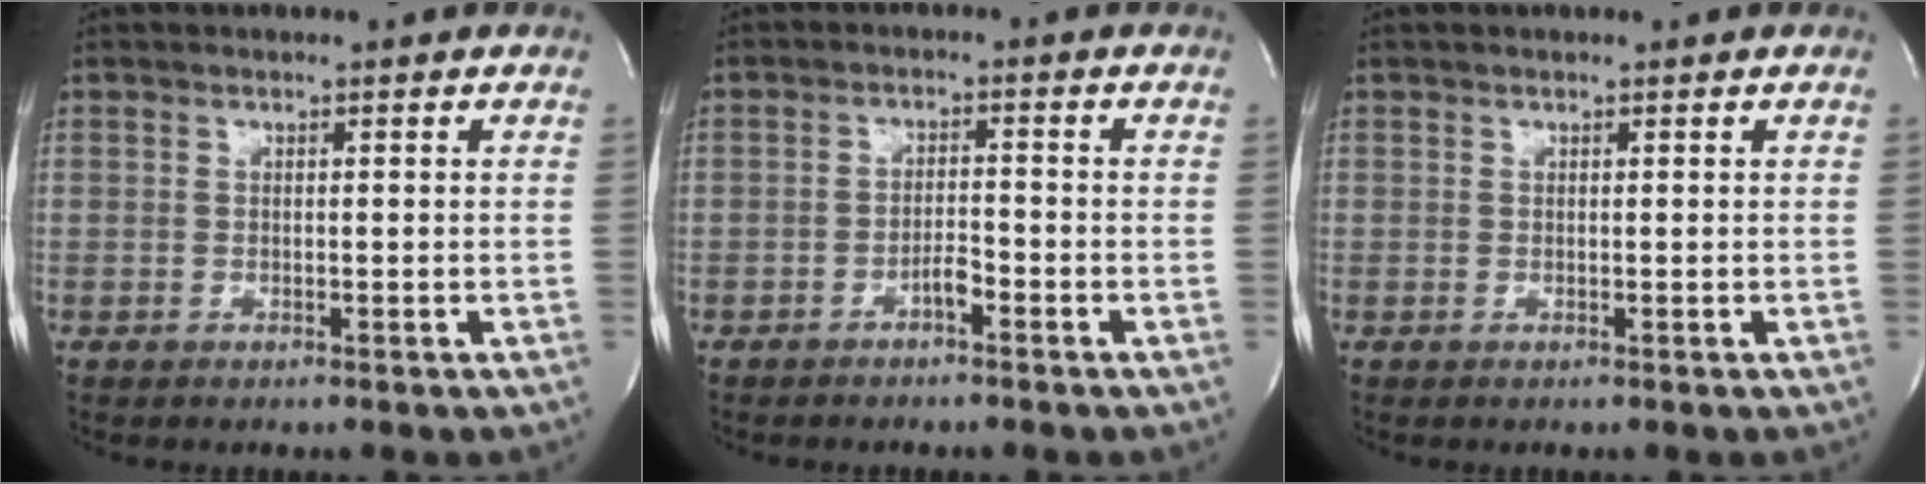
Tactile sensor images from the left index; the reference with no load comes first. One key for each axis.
{"total": 2.2, "fx": -1.7, "fy": 0.4, "fz": 1.4, "tx": -0.026, "ty": 0.000, "tz": -0.028}
{"total": 0.8, "fx": 0.7, "fy": 0.0, "fz": 0.3, "tx": -0.006, "ty": 0.011, "tz": 0.013}